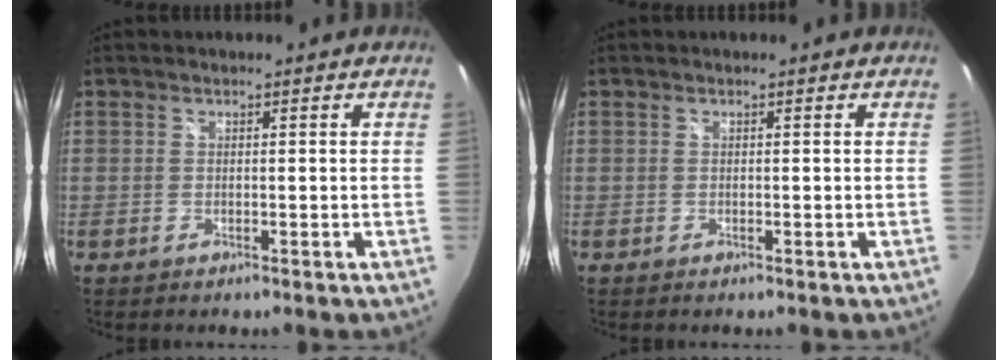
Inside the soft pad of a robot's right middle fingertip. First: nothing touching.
{"total": 0.0}